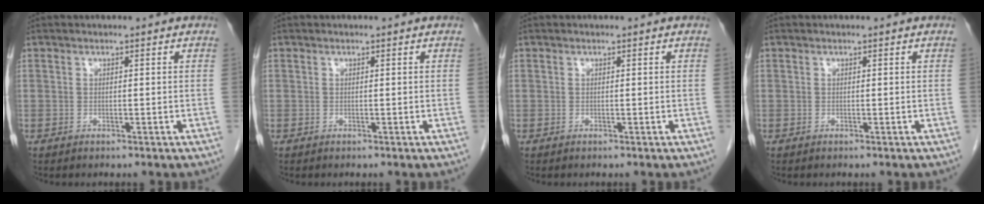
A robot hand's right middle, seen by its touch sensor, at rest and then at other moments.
{"total": 0.0}
{"total": 0.0}
{"total": 0.0}